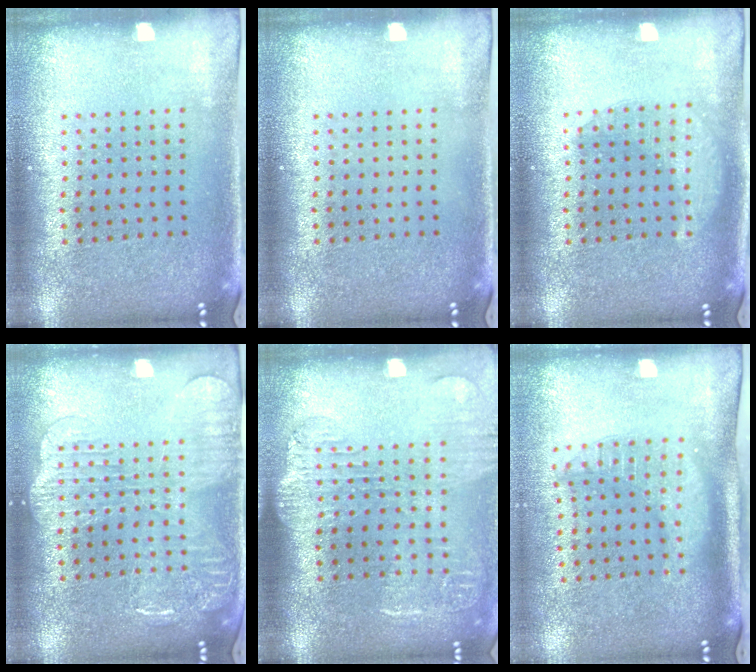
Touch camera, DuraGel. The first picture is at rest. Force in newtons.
{"total": 0.0}
{"total": 1.9, "press": 1.9, "slide": 0.3}
{"total": 2.0, "press": 2.0, "slide": 0.4}
{"total": 1.8, "press": 1.5, "slide": 0.9}
{"total": 1.8, "press": 1.4, "slide": 1.0}